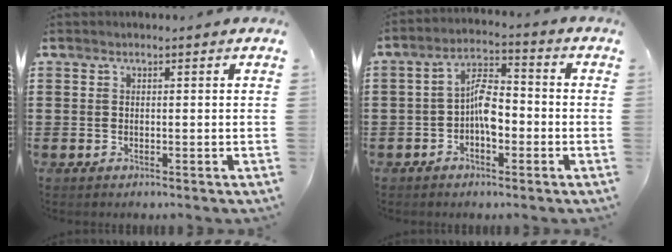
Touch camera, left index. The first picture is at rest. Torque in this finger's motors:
{"motor_torque": [0.85, 0.62, 0.47, 0.13]}